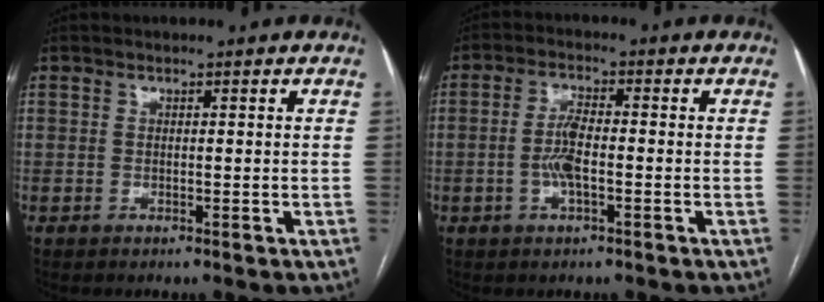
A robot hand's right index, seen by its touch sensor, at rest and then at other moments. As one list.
[{"total": 4.4, "force": [-0.9, 1.1, 4.1], "torque": [-0.089, 0.005, -0.018]}]